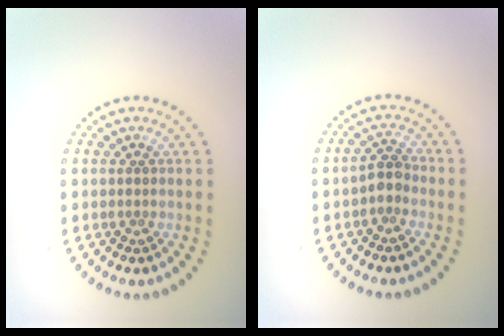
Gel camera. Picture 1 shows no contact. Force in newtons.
{"total": 1.8, "press": 1.5, "slide": 0.9}